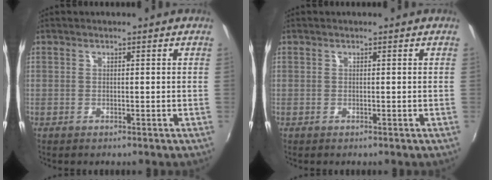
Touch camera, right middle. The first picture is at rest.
{"total": 0.0}